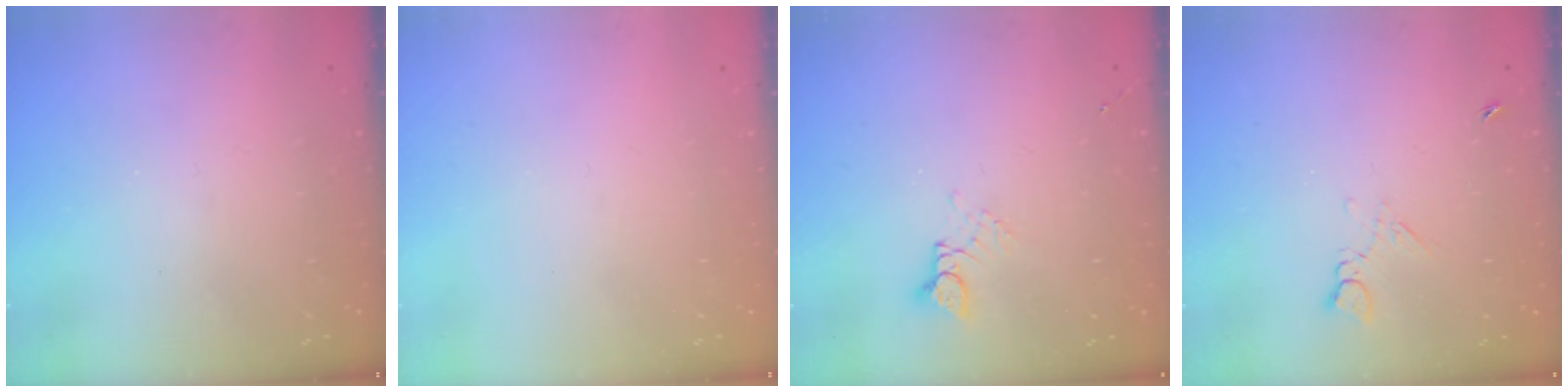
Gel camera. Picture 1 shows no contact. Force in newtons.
{"total": 0.0}
{"total": 2.4, "press": 2.4, "slide": 0.2}
{"total": 3.9, "press": 3.9, "slide": 0.6}